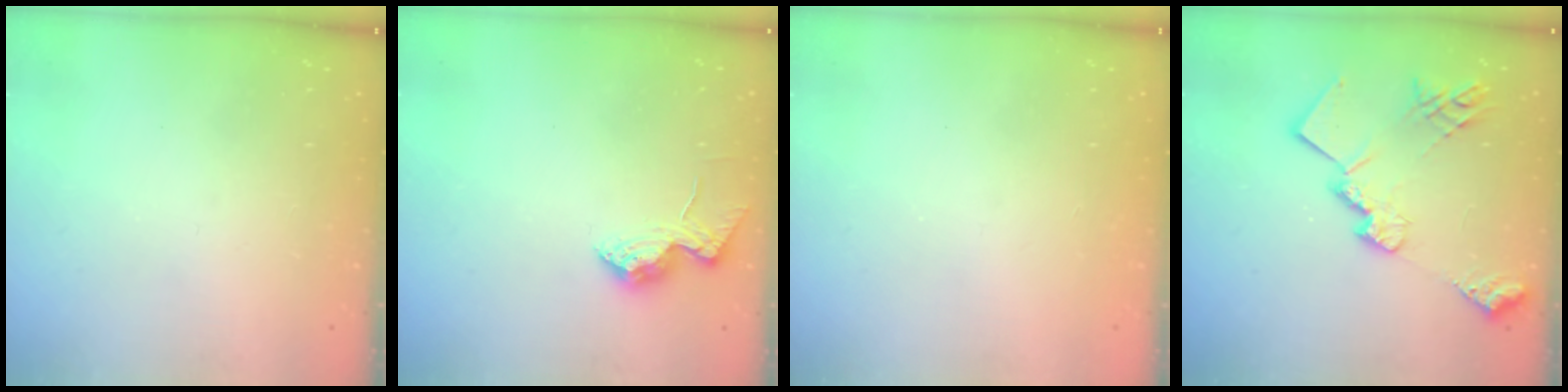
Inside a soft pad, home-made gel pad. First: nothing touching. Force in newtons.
{"total": 13.2, "press": 13.2, "slide": 0.8}
{"total": 0.7, "press": 0.7, "slide": 0.2}
{"total": 21.2, "press": 21.2, "slide": 1.5}